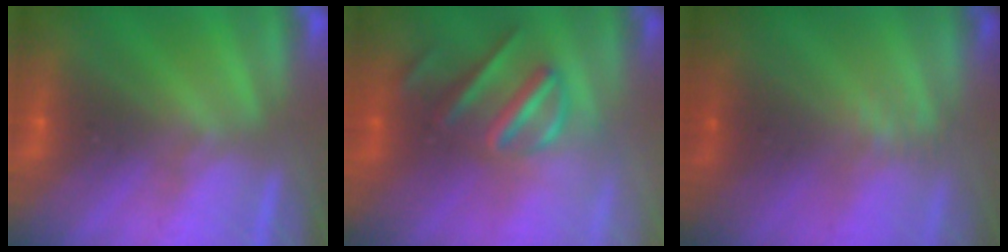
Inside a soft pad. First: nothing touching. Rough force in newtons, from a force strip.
{"total": 3.0}
{"total": 2.4}